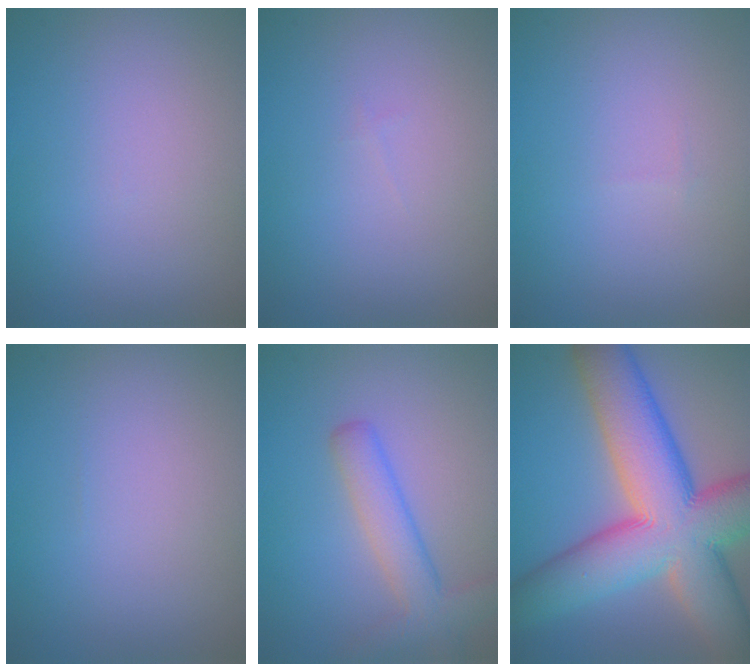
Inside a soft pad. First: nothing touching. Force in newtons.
{"total": 0.0}
{"total": 0.0}
{"total": 0.0}
{"total": 4.0, "press": 4.0, "slide": 0.2}
{"total": 15.2, "press": 15.2, "slide": 0.9}